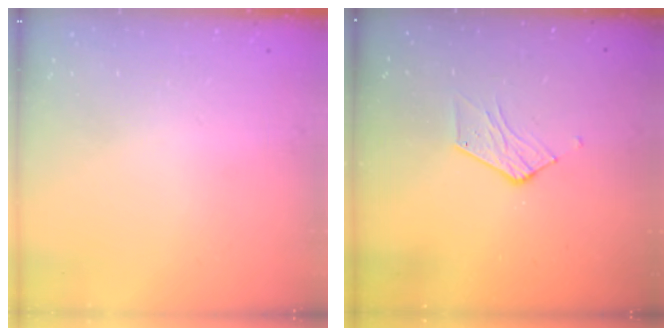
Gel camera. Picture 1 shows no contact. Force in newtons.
{"total": 5.9, "press": 5.9, "slide": 0.2}